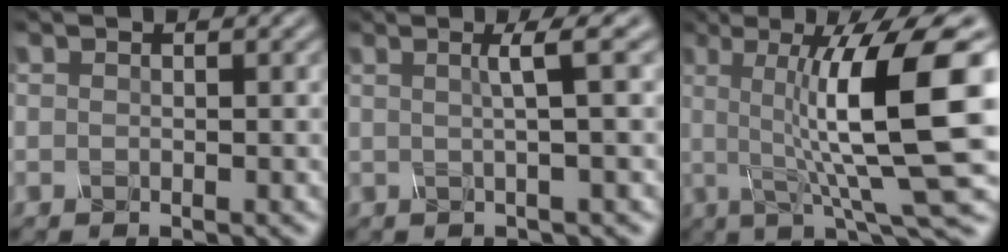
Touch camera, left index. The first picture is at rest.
{"total": 3.3, "force": [0.7, 0.5, 3.2], "torque": [-0.049, 0.015, 0.005]}
{"total": 12.7, "force": [1.1, 2.7, 12.4], "torque": [-0.175, 0.012, 0.017]}